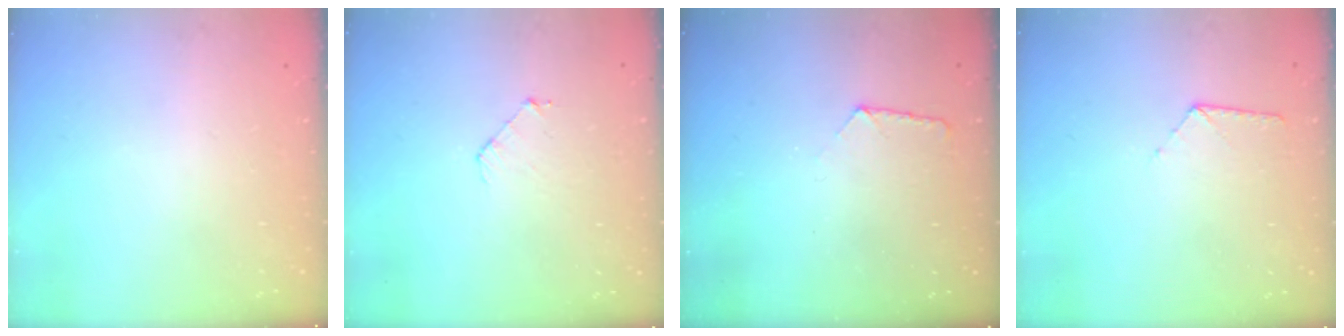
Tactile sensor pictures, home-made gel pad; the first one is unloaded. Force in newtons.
{"total": 4.5, "press": 4.5, "slide": 0.3}
{"total": 5.5, "press": 5.4, "slide": 0.5}
{"total": 6.5, "press": 6.5, "slide": 0.6}